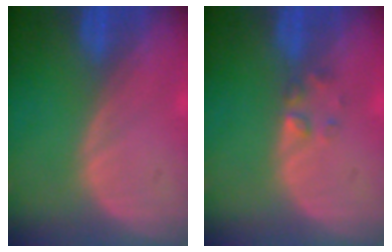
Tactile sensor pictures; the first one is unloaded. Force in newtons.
{"total": 1.7, "press": 1.7, "slide": 0.2}